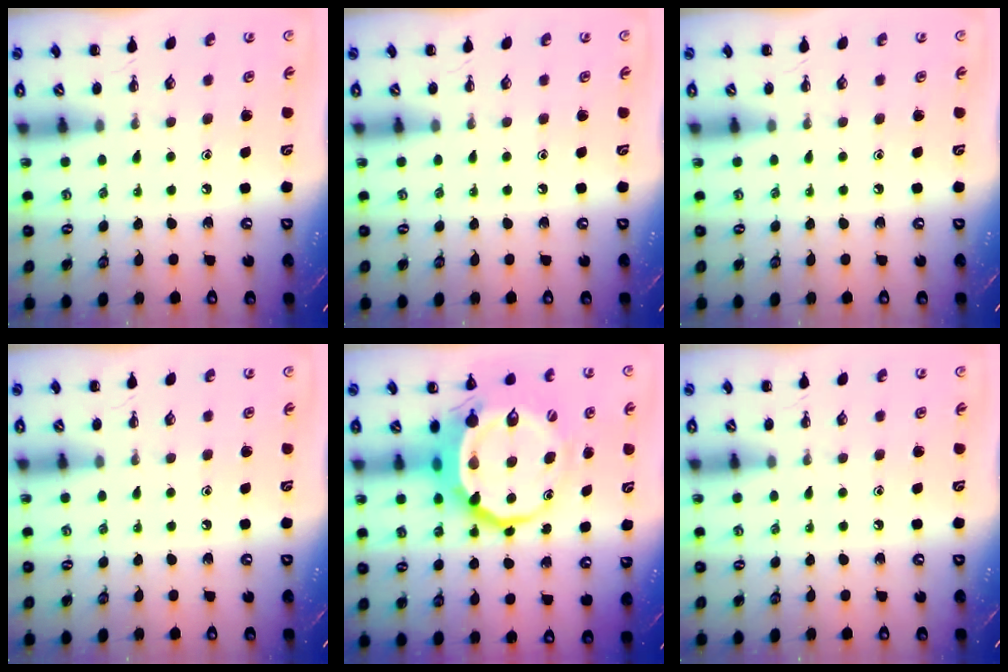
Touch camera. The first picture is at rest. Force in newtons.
{"total": 0.0}
{"total": 0.0}
{"total": 0.0}
{"total": 12.2, "press": 11.8, "slide": 3.2}
{"total": 0.0}